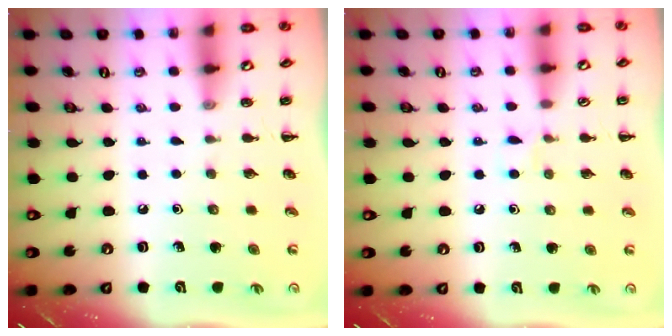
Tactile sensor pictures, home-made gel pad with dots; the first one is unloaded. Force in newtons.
{"total": 4.0, "press": 3.8, "slide": 1.4}